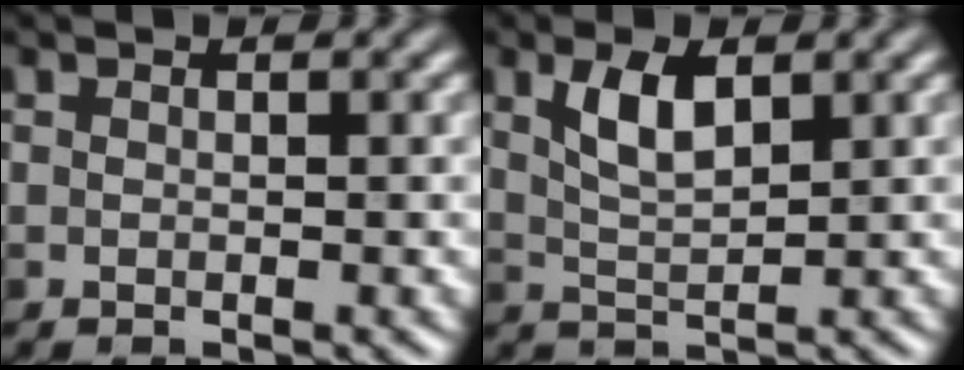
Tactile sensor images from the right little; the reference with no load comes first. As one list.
[{"total": 3.2, "force": [1.4, 1.4, 2.6], "torque": [-0.056, 0.001, 0.030]}]